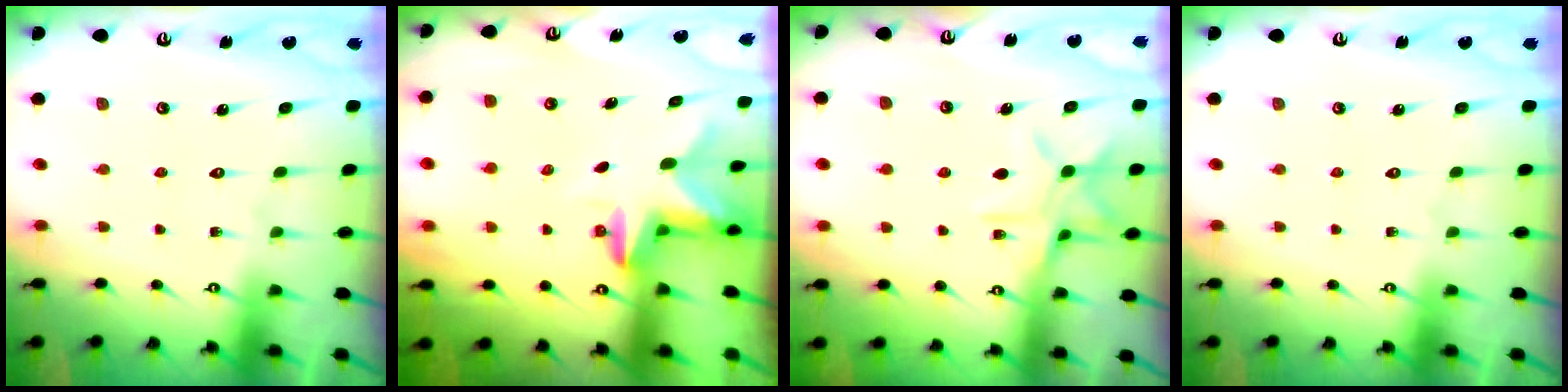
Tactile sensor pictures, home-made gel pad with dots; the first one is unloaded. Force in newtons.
{"total": 2.3, "press": 2.3, "slide": 0.4}
{"total": 10.9, "press": 10.9, "slide": 0.8}
{"total": 0.0}